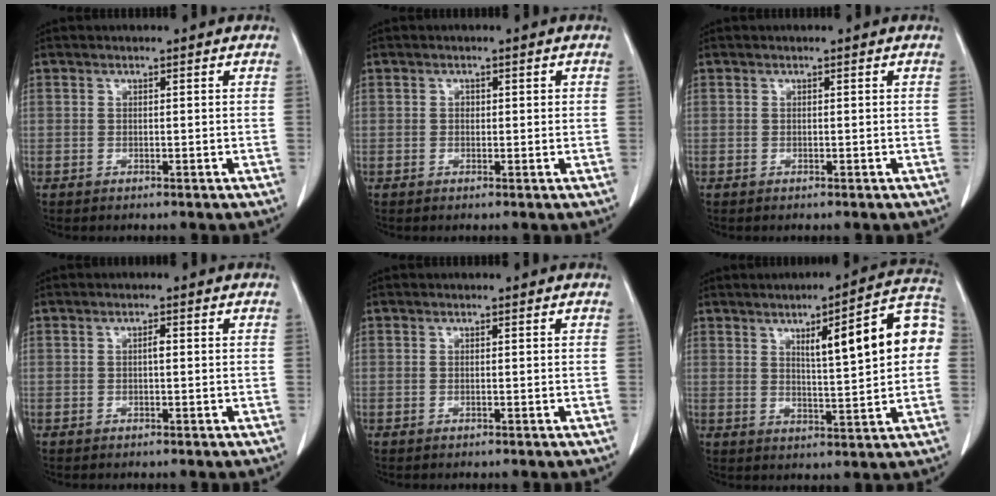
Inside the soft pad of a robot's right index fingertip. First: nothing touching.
{"total": 1.0, "force": [0.2, 0.8, 0.6], "torque": [-0.008, 0.004, 0.001]}
{"total": 0.0}
{"total": 0.9, "force": [0.0, 0.2, 0.8], "torque": [-0.014, 0.002, 0.000]}
{"total": 0.0}
{"total": 13.4, "force": [2.8, 1.8, 13.0], "torque": [-0.174, 0.030, 0.037]}